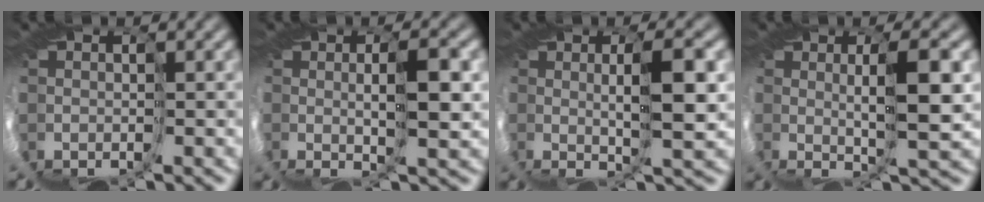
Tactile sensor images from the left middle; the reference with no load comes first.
{"total": 3.8, "force": [1.5, -0.8, 3.4], "torque": [-0.067, -0.005, 0.027]}
{"total": 4.3, "force": [1.7, -1.2, 3.8], "torque": [-0.071, -0.002, 0.025]}
{"total": 4.6, "force": [1.8, -1.3, 4.0], "torque": [-0.070, 0.000, 0.025]}